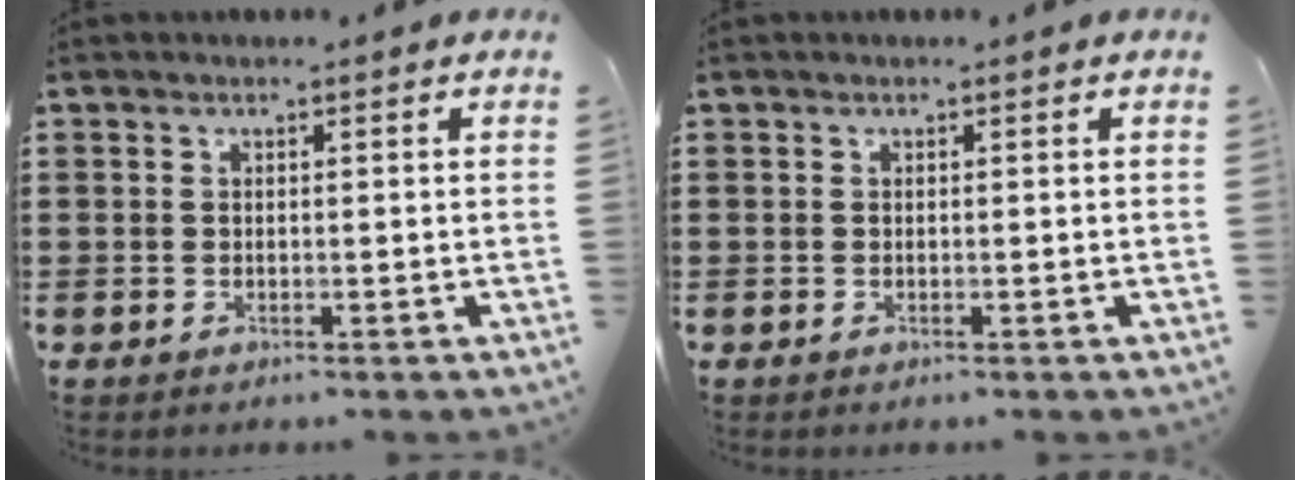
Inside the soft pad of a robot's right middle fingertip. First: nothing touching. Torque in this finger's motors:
{"motor_torque": [-0.12, 0.12, 0.00, -0.01]}